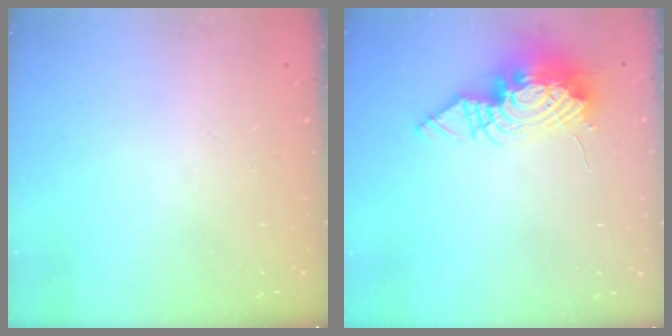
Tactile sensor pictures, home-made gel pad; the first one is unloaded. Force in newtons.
{"total": 13.5, "press": 13.5, "slide": 1.4}